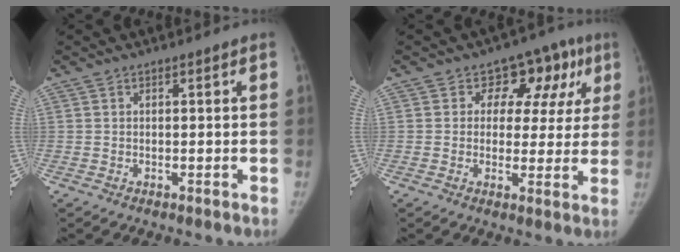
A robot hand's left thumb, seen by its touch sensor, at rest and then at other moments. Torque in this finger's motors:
{"motor_torque": [0.70, 0.63, -0.01, 0.34, -0.03]}